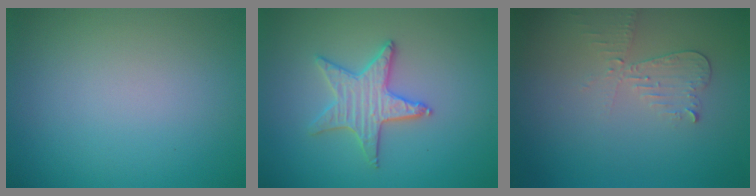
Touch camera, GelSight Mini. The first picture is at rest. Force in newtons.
{"total": 3.1, "press": 3.1, "slide": 0.2}
{"total": 2.2, "press": 2.2, "slide": 0.1}